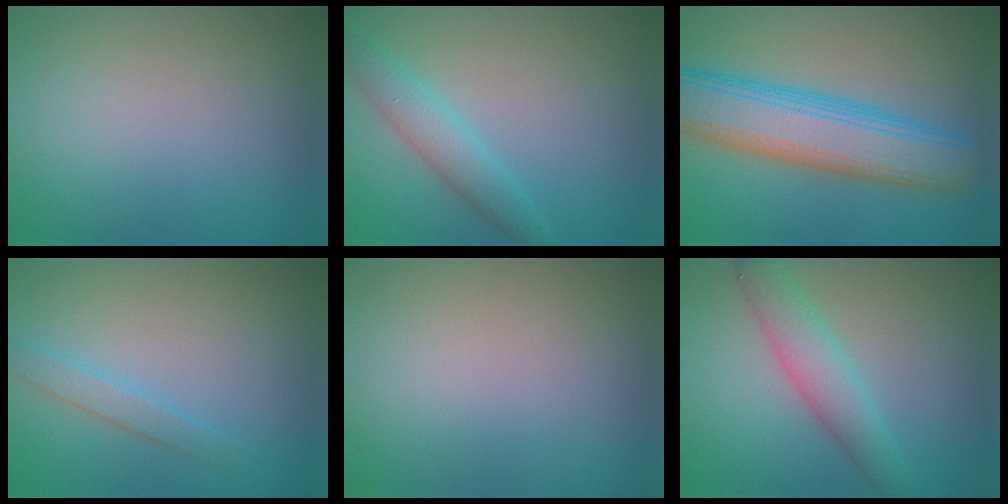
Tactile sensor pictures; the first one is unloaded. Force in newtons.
{"total": 3.1, "press": 3.1, "slide": 0.2}
{"total": 9.2, "press": 9.2, "slide": 0.3}
{"total": 1.7, "press": 1.7, "slide": 0.1}
{"total": 0.0}
{"total": 3.8, "press": 3.8, "slide": 0.1}